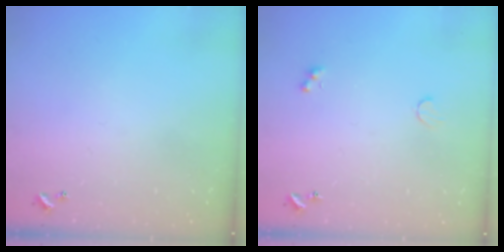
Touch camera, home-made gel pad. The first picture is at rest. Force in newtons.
{"total": 2.1, "press": 2.0, "slide": 0.8}